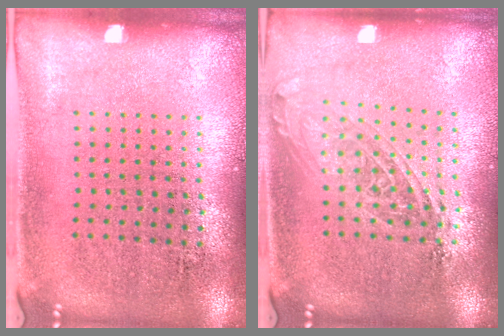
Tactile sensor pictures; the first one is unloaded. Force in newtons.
{"total": 1.5, "press": 1.2, "slide": 0.9}